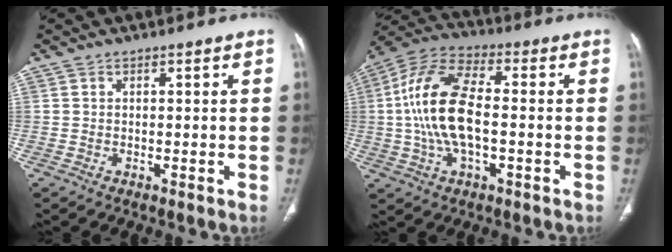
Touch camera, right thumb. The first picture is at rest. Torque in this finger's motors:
{"motor_torque": [2.44, 2.57, 2.45, -0.34, 0.74]}